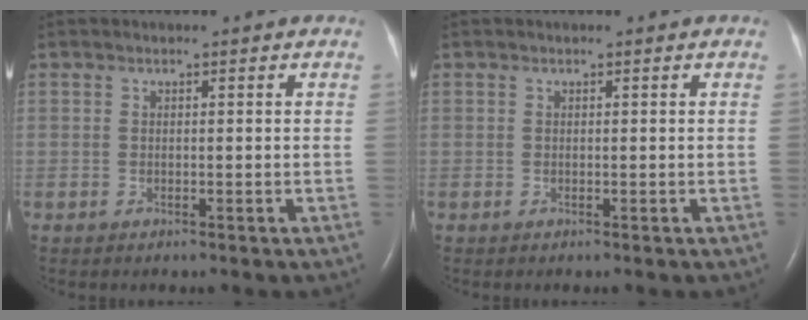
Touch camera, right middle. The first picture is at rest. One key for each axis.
{"total": 0.0}